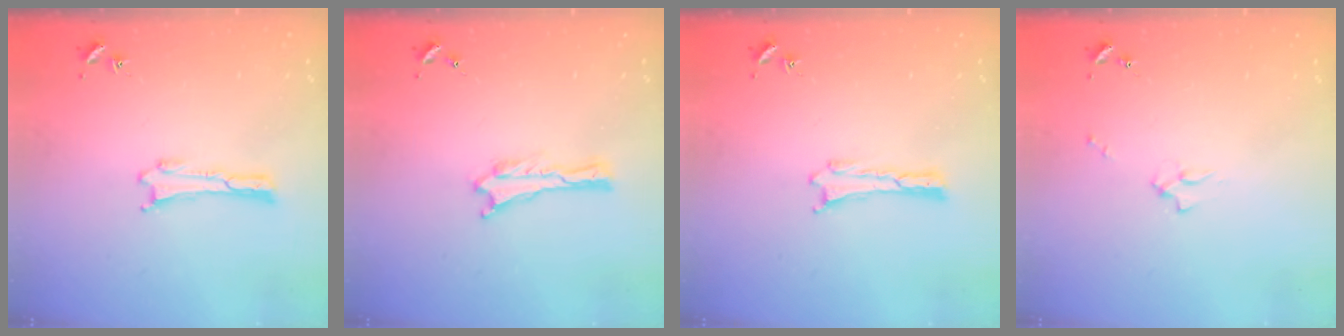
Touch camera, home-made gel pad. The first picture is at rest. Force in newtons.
{"total": 0.0}
{"total": 0.0}
{"total": 1.7, "press": 1.6, "slide": 0.2}